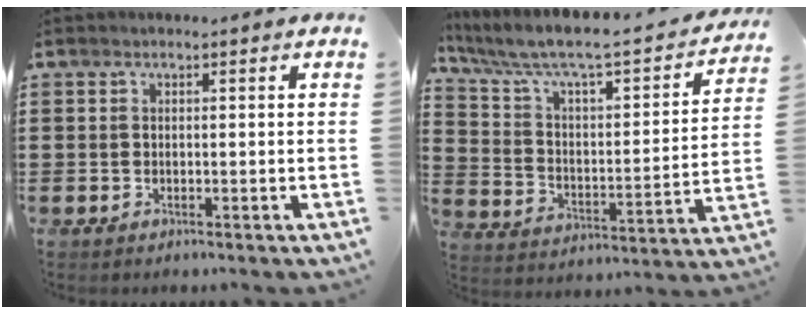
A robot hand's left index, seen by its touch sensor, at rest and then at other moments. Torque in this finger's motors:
{"motor_torque": [2.14, 0.00, 0.18, 0.01]}